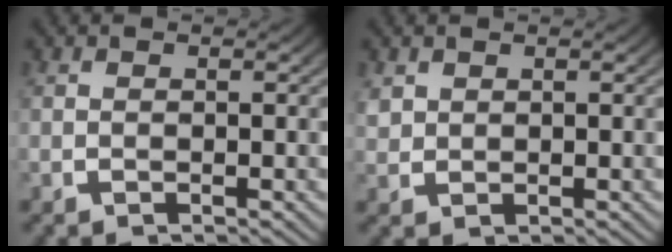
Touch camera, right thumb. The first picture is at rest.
{"total": 1.5, "force": [0.8, 1.2, 0.5], "torque": [-0.014, -0.003, 0.025]}